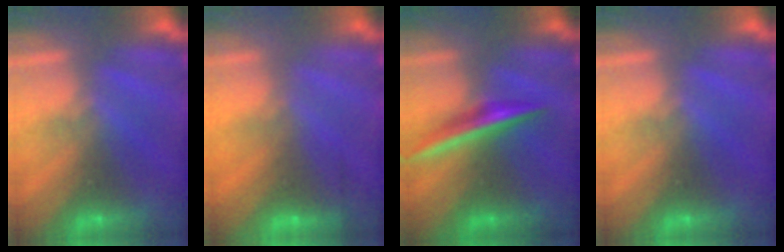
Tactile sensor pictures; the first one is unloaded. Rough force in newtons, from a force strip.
{"total": 2.4}
{"total": 1.9}
{"total": 0.0}